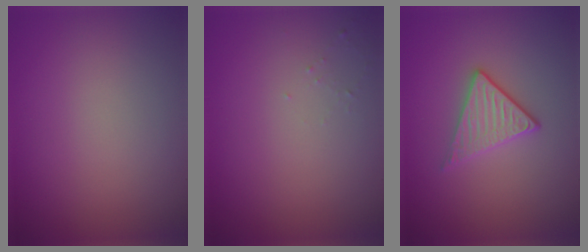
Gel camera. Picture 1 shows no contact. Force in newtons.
{"total": 0.7, "press": 0.6, "slide": 0.2}
{"total": 2.9, "press": 2.6, "slide": 1.2}